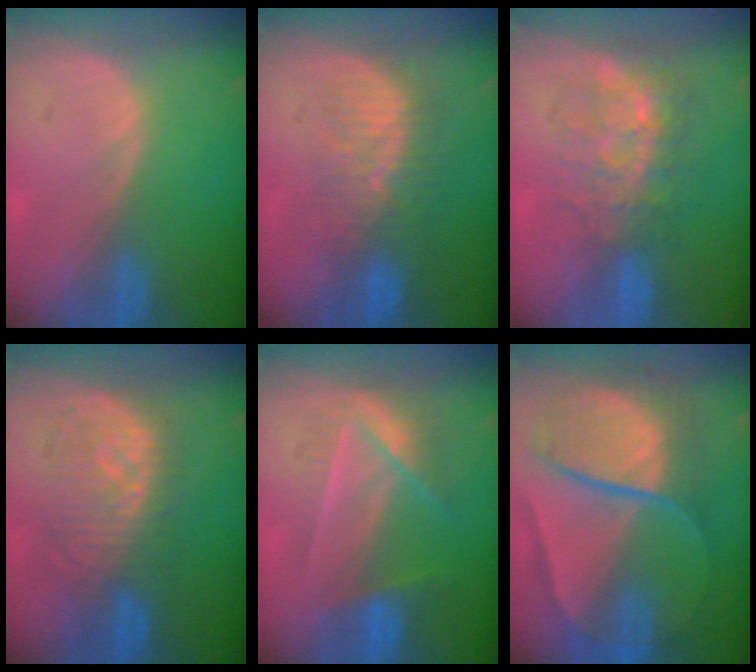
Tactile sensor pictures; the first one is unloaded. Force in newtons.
{"total": 8.4, "press": 7.8, "slide": 3.0}
{"total": 8.7, "press": 7.5, "slide": 4.4}
{"total": 8.9, "press": 8.7, "slide": 1.8}
{"total": 7.3, "press": 6.6, "slide": 3.0}
{"total": 10.4, "press": 10.3, "slide": 1.1}